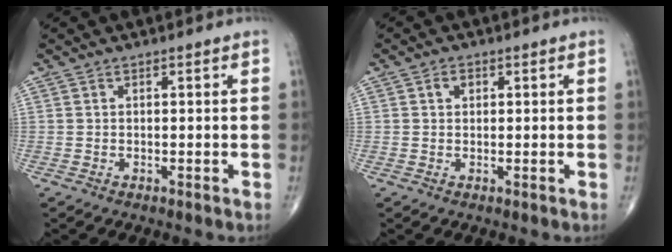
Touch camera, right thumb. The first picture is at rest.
{"total": 1.4, "force": [0.5, 1.1, 0.8], "torque": [-0.011, 0.002, 0.007]}